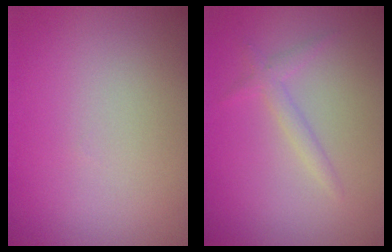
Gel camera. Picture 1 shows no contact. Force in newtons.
{"total": 1.3, "press": 1.3, "slide": 0.1}